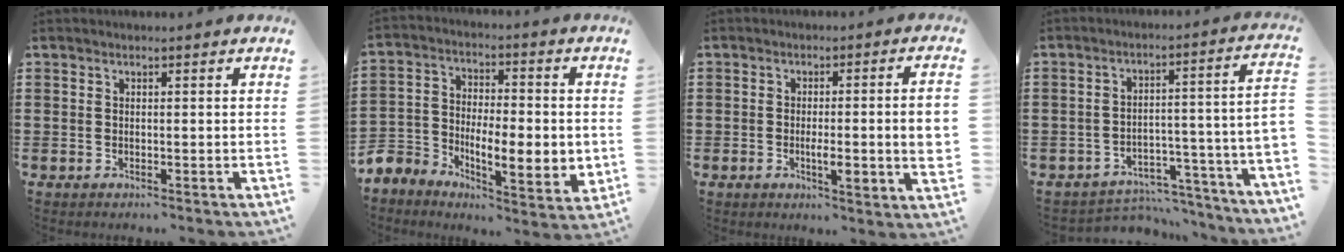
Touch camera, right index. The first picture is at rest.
{"total": 7.3, "force": [-1.9, 4.9, 5.0], "torque": [-0.111, -0.011, -0.032]}
{"total": 5.6, "force": [-0.8, 0.7, 5.5], "torque": [-0.091, -0.002, -0.014]}
{"total": 4.4, "force": [-4.0, 0.3, 1.7], "torque": [-0.031, -0.014, -0.080]}